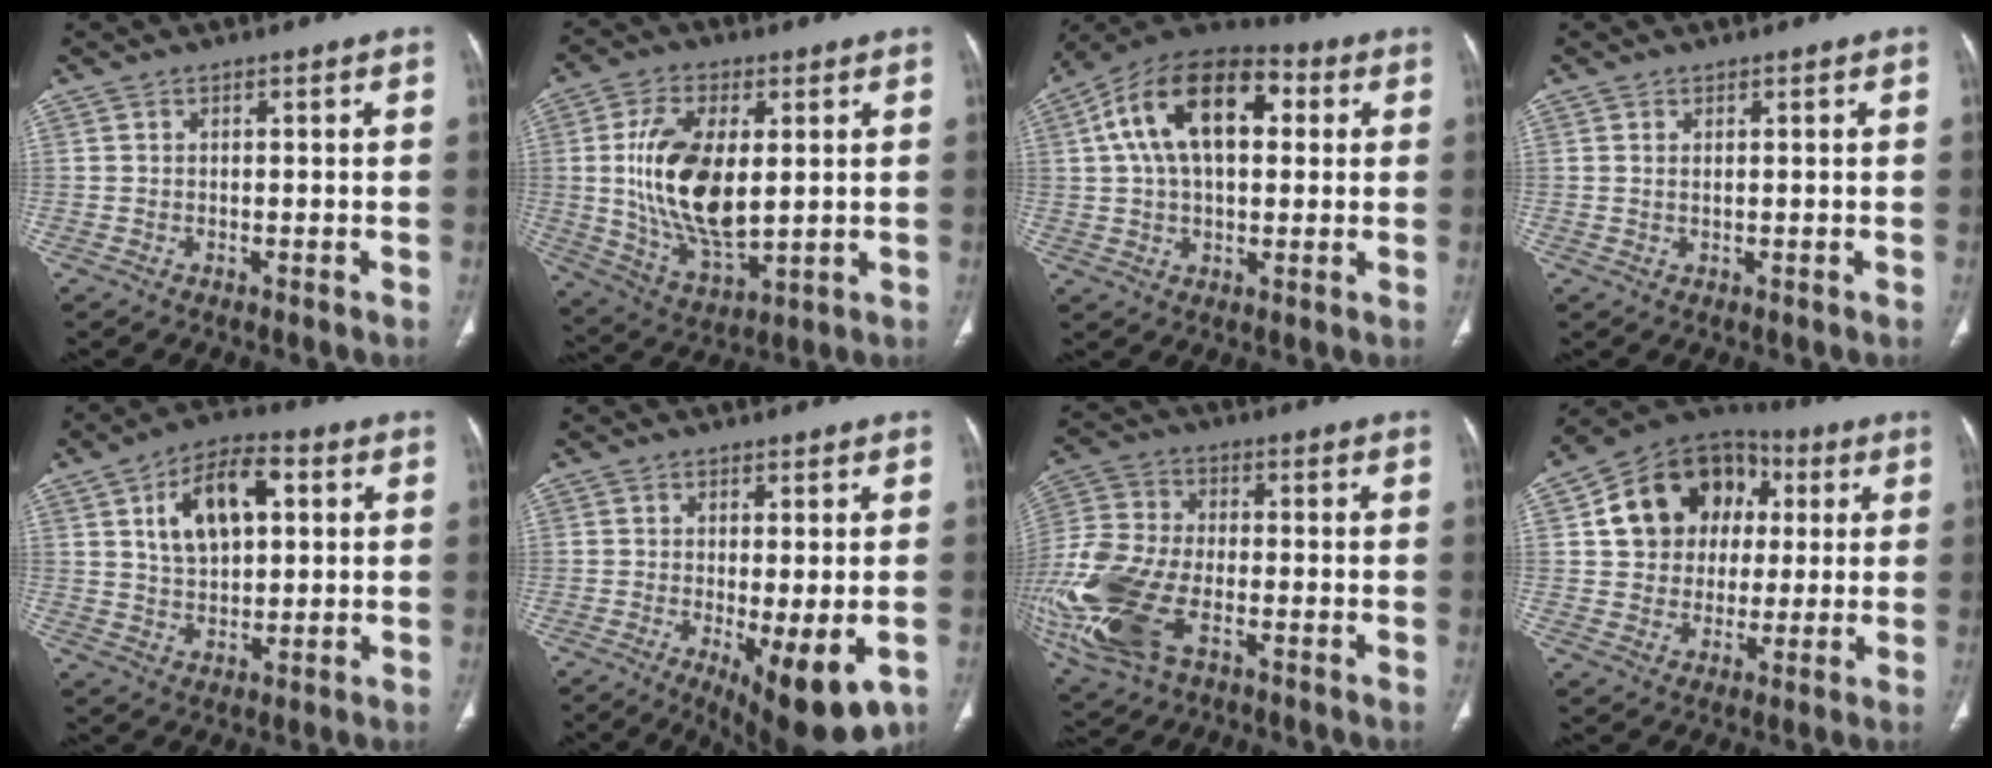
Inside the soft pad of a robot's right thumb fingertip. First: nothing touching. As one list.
[{"total": 17.1, "force": [2.0, 8.7, 14.6], "torque": [-0.269, -0.019, 0.046]}, {"total": 18.8, "force": [4.4, 10.8, 14.8], "torque": [-0.237, 0.025, 0.064]}, {"total": 0.8, "force": [0.3, 0.3, 0.7], "torque": [-0.017, -0.001, 0.009]}, {"total": 12.9, "force": [3.8, 7.2, 10.0], "torque": [-0.149, 0.006, 0.063]}, {"total": 11.0, "force": [-3.8, 3.3, 9.8], "torque": [-0.138, -0.021, -0.047]}, {"total": 20.9, "force": [-7.2, 11.4, 16.0], "torque": [-0.407, -0.010, -0.131]}, {"total": 17.2, "force": [3.7, 14.2, 9.1], "torque": [-0.113, 0.022, 0.058]}]